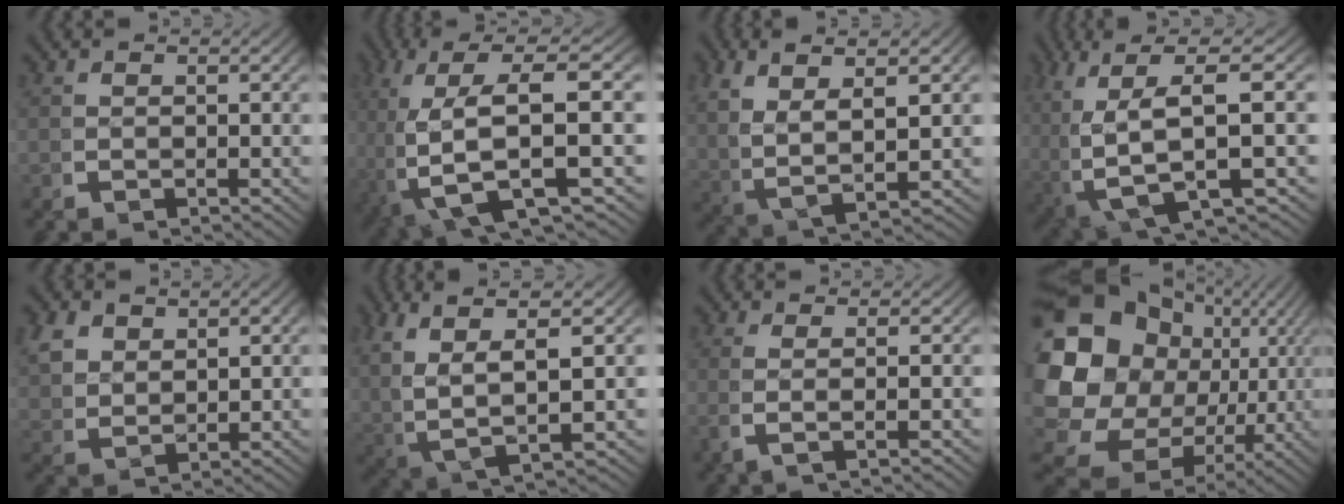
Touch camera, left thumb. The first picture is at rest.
{"total": 12.4, "force": [-1.8, 6.4, 10.4], "torque": [-0.219, -0.039, -0.017]}
{"total": 9.4, "force": [2.2, 5.3, 7.4], "torque": [-0.161, -0.002, 0.037]}
{"total": 10.4, "force": [-1.3, 5.4, 8.8], "torque": [-0.173, -0.031, -0.013]}
{"total": 3.7, "force": [1.3, 2.6, 2.3], "torque": [-0.050, -0.013, 0.035]}
{"total": 10.2, "force": [1.9, 5.6, 8.3], "torque": [-0.170, -0.004, 0.031]}
{"total": 2.2, "force": [-0.2, -0.4, 2.2], "torque": [-0.052, 0.003, -0.006]}
{"total": 22.2, "force": [-0.9, 17.0, 14.2], "torque": [-0.287, -0.061, 0.001]}